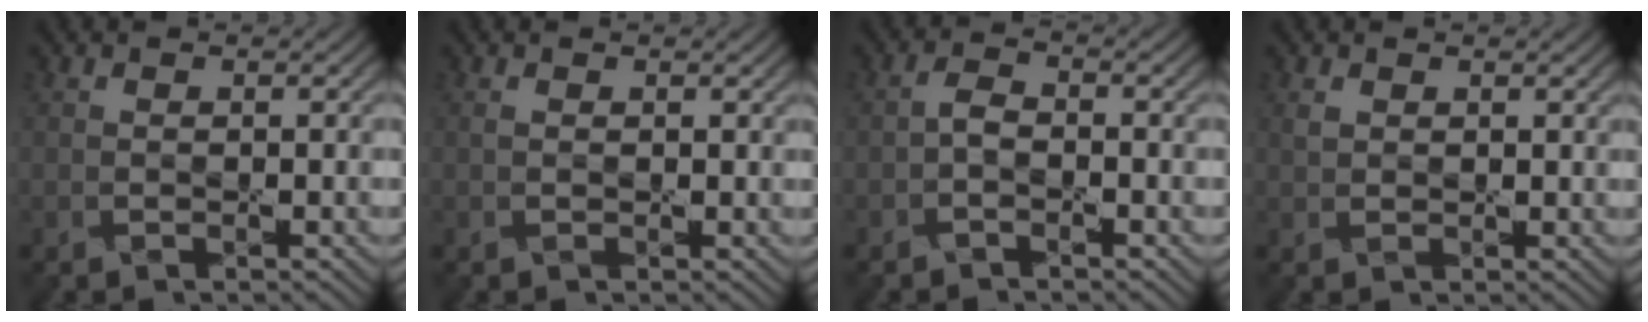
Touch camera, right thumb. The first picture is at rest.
{"total": 1.0, "force": [0.3, 0.6, 0.7], "torque": [-0.017, -0.002, 0.007]}
{"total": 1.7, "force": [-0.8, 0.9, 1.2], "torque": [-0.027, 0.006, -0.022]}
{"total": 1.5, "force": [0.9, 1.0, 0.7], "torque": [-0.018, -0.001, 0.018]}